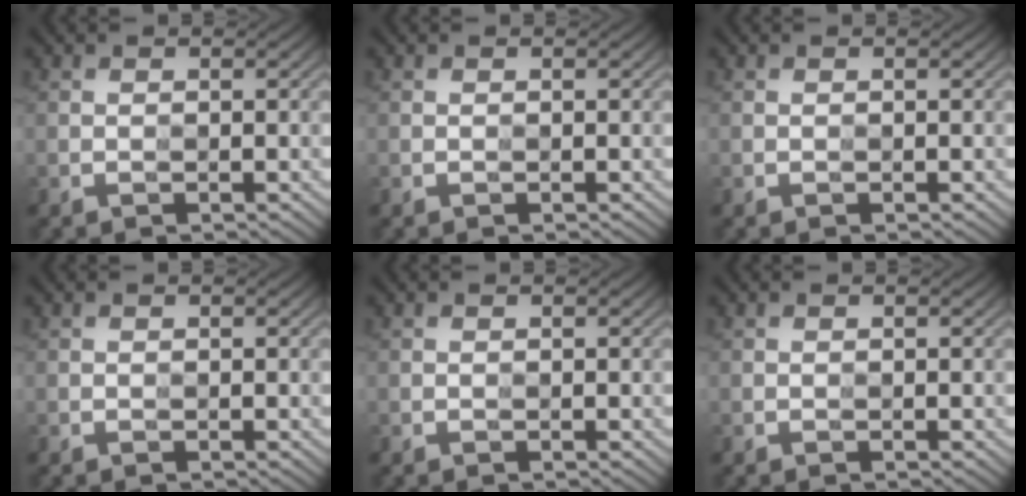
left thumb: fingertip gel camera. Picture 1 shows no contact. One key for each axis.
{"total": 0.0}
{"total": 0.0}
{"total": 0.0}
{"total": 0.0}
{"total": 0.0}